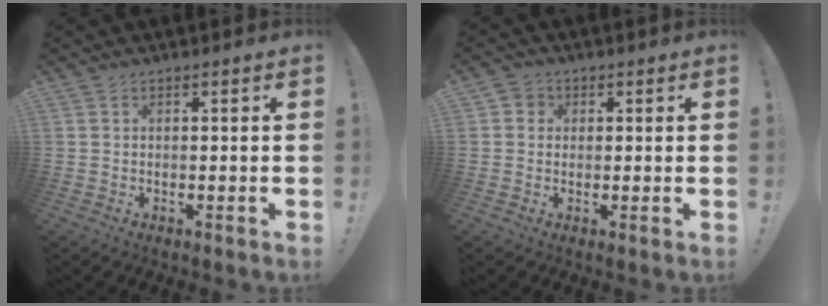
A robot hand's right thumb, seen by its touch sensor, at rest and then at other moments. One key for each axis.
{"total": 3.0, "fx": 0.3, "fy": 2.9, "fz": 0.9, "tx": -0.014, "ty": 0.005, "tz": 0.007}